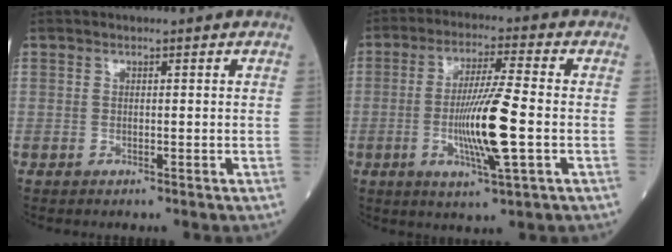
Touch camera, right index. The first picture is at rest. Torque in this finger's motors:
{"motor_torque": [1.68, -0.29, 0.85, 0.21]}